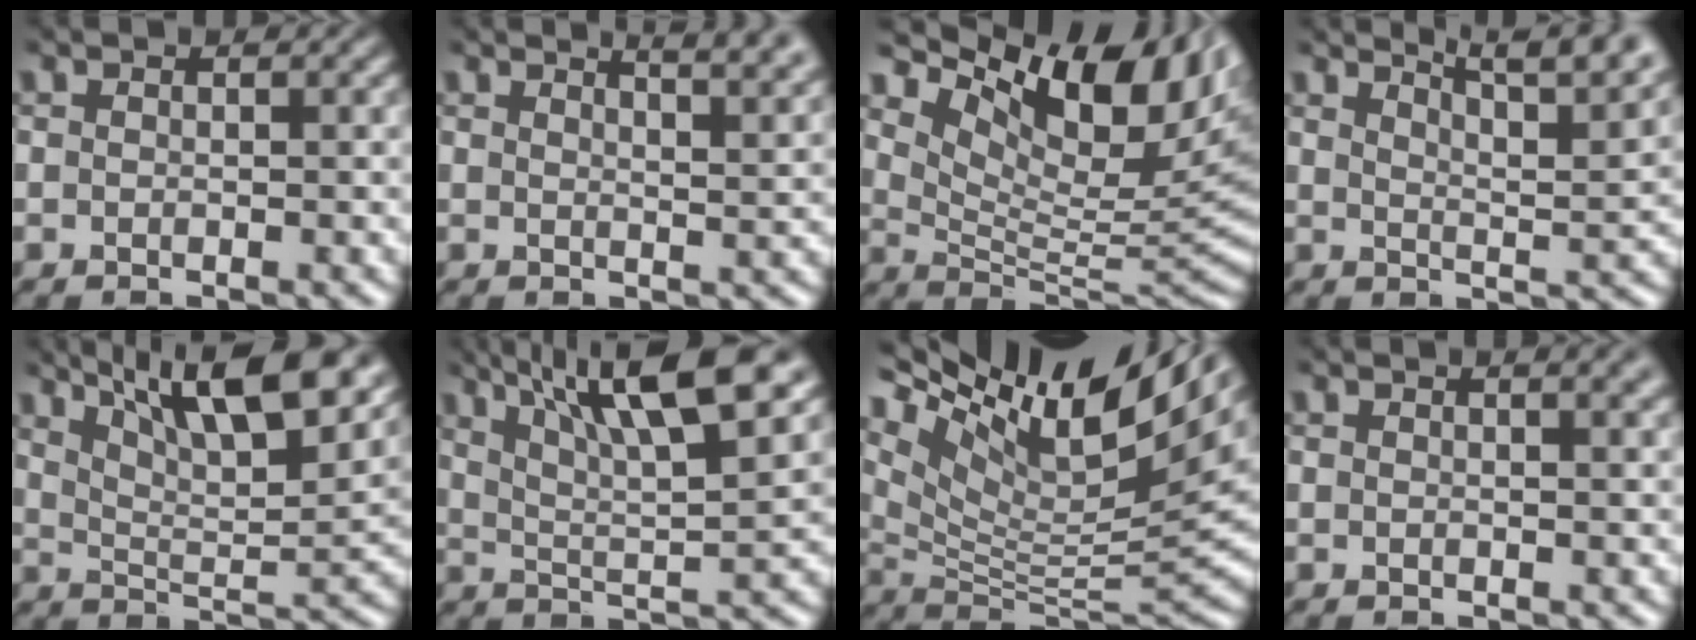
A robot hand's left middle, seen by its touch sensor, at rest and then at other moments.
{"total": 6.4, "force": [4.6, 2.1, 3.8], "torque": [-0.019, 0.037, 0.033]}
{"total": 12.6, "force": [7.4, 5.1, 8.8], "torque": [-0.147, 0.012, 0.131]}
{"total": 9.0, "force": [7.0, 2.1, 5.1], "torque": [-0.049, 0.021, 0.062]}
{"total": 12.9, "force": [8.2, 4.0, 9.0], "torque": [-0.130, 0.021, 0.104]}
{"total": 11.9, "force": [6.7, 2.9, 9.3], "torque": [-0.148, 0.016, 0.108]}
{"total": 15.5, "force": [8.7, 5.3, 11.7], "torque": [-0.241, 0.033, 0.162]}
{"total": 3.1, "force": [1.9, 1.3, 2.1], "torque": [-0.005, 0.013, 0.008]}